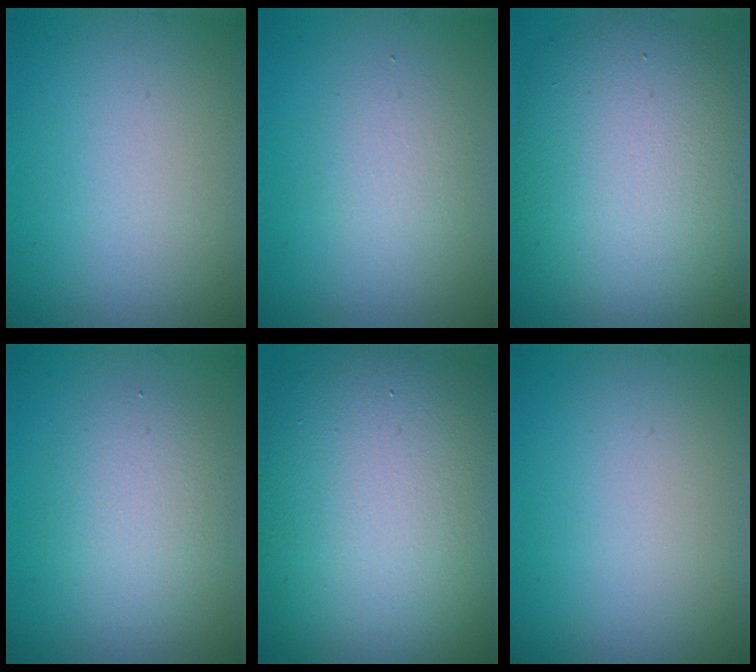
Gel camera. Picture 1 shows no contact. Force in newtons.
{"total": 1.8, "press": 1.8, "slide": 0.0}
{"total": 12.0, "press": 12.0, "slide": 0.2}
{"total": 3.1, "press": 3.1, "slide": 0.1}
{"total": 16.3, "press": 16.2, "slide": 1.1}
{"total": 0.0}